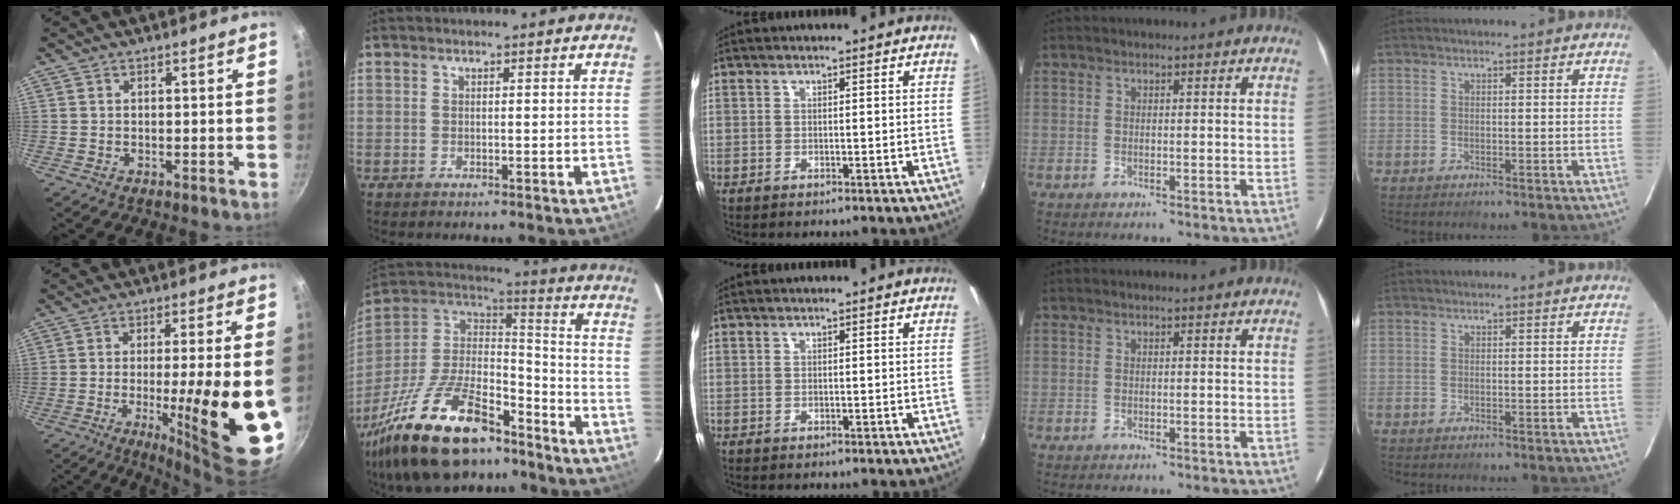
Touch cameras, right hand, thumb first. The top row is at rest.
{"thumb": {"total": 18.6, "force": [-3.7, 3.1, 17.9], "torque": [-0.249, -0.006, -0.044]}, "index": {"total": 31.6, "force": [-21.8, 13.1, 18.8], "torque": [-0.378, -0.008, -0.347]}}